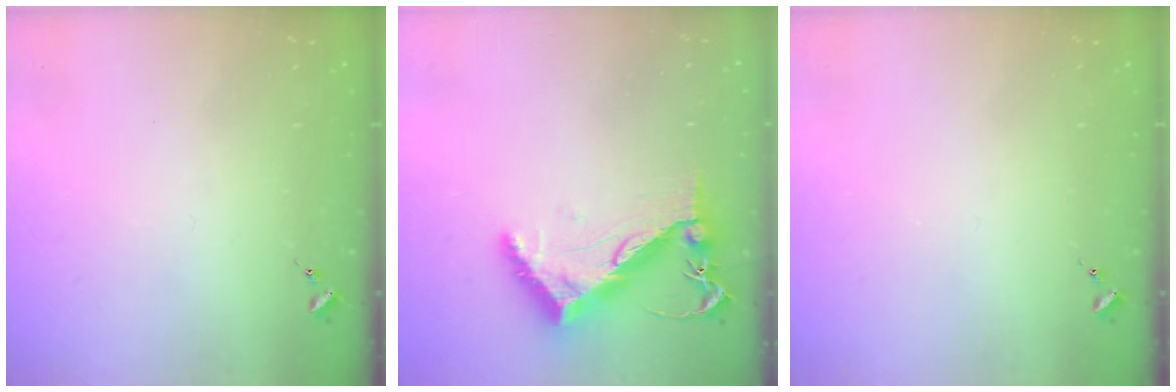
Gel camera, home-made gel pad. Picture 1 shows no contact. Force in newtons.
{"total": 10.7, "press": 10.6, "slide": 1.3}
{"total": 0.0}